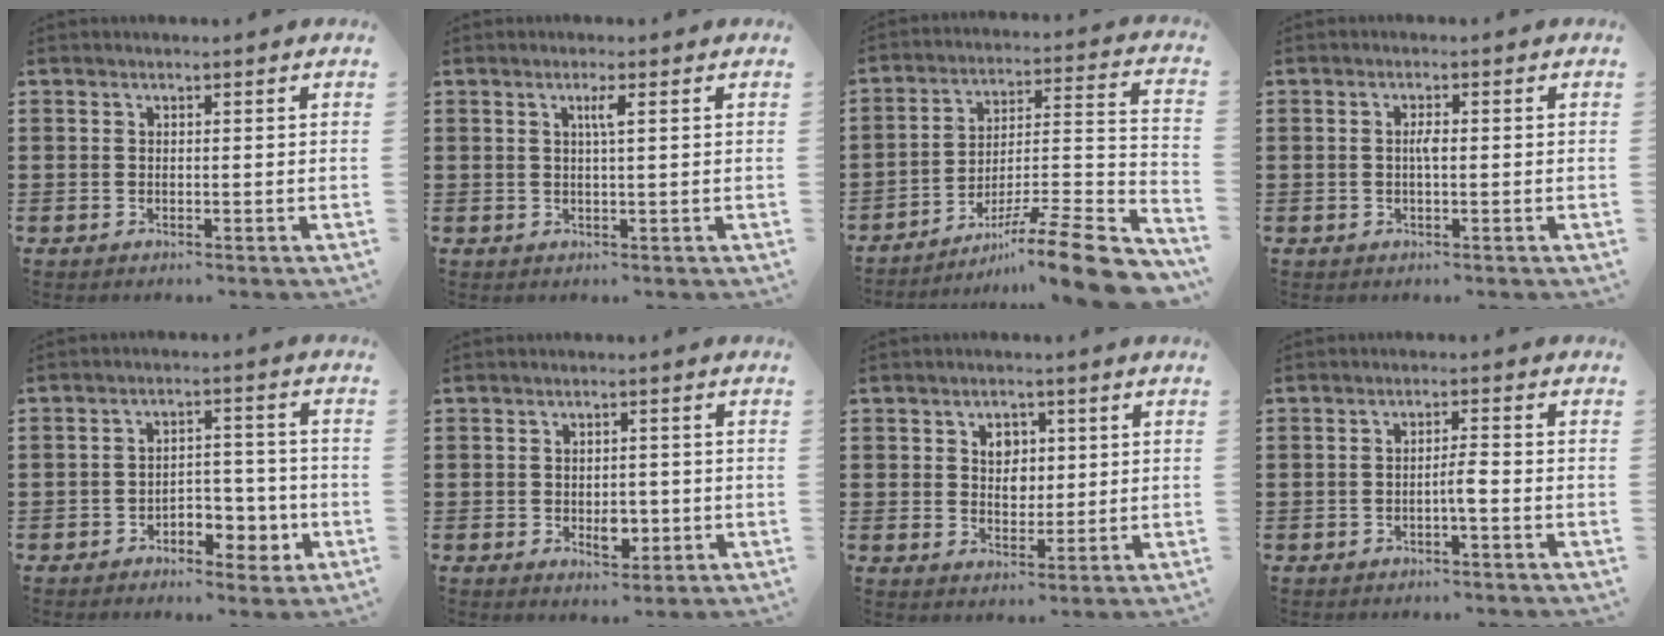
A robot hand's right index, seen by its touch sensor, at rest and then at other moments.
{"total": 1.7, "force": [0.5, -0.2, 1.6], "torque": [-0.032, -0.001, 0.006]}
{"total": 11.1, "force": [-8.2, 0.6, 7.5], "torque": [-0.098, 0.011, -0.155]}
{"total": 1.9, "force": [-0.1, 0.5, 1.8], "torque": [-0.036, 0.002, -0.003]}
{"total": 4.6, "force": [-2.7, 2.9, 2.4], "torque": [-0.035, 0.011, -0.054]}
{"total": 3.8, "force": [-0.9, 2.2, 2.9], "torque": [-0.046, 0.001, -0.015]}
{"total": 3.7, "force": [1.3, 2.8, 2.1], "torque": [-0.042, 0.009, 0.018]}
{"total": 2.6, "force": [-1.0, 0.1, 2.3], "torque": [-0.042, 0.002, -0.020]}